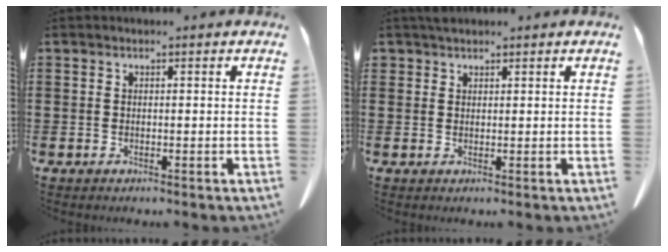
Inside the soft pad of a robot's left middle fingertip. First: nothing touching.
{"total": 1.3, "force": [1.2, 0.6, 0.2], "torque": [-0.008, 0.000, 0.025]}